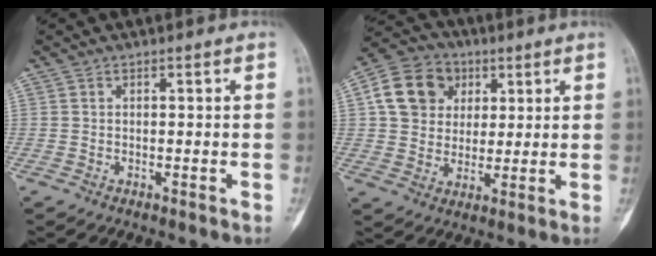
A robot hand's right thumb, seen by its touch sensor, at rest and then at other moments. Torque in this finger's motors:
{"motor_torque": [-0.25, 0.62, 0.56, -0.41, 0.16]}